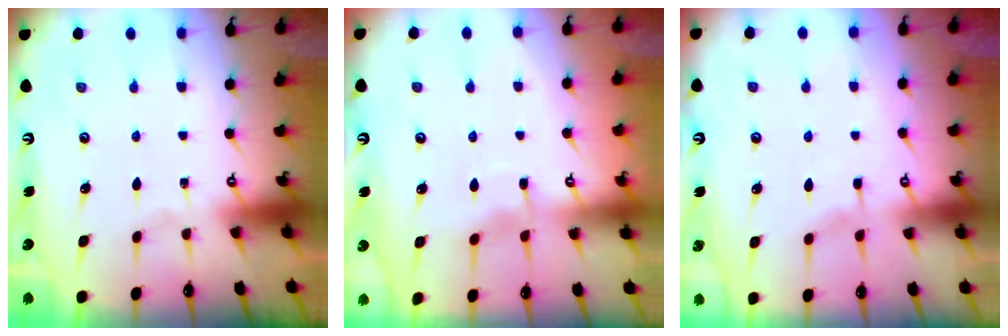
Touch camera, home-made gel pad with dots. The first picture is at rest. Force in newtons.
{"total": 4.7, "press": 4.7, "slide": 0.5}
{"total": 1.7, "press": 1.7, "slide": 0.3}